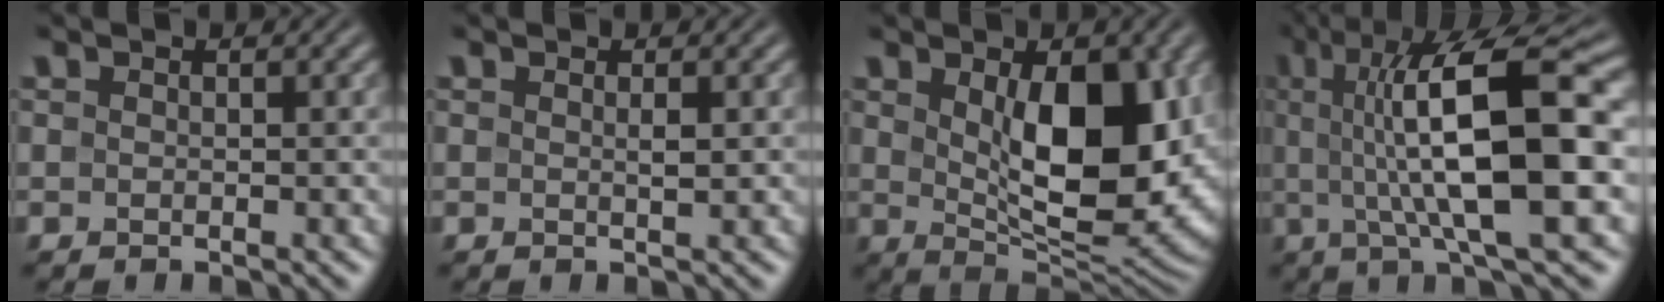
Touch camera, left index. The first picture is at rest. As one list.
[{"total": 0.9, "force": [0.2, 0.1, 0.9], "torque": [-0.012, 0.003, 0.001]}, {"total": 11.2, "force": [1.3, 5.5, 9.6], "torque": [-0.140, -0.016, 0.036]}, {"total": 13.2, "force": [1.2, 3.5, 12.7], "torque": [-0.200, 0.009, 0.019]}]